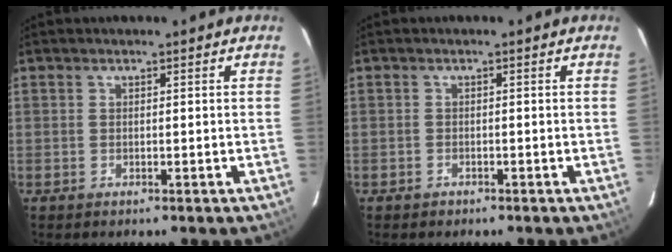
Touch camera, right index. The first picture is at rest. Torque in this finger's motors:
{"motor_torque": [0.19, -0.47, -0.01, -0.03]}